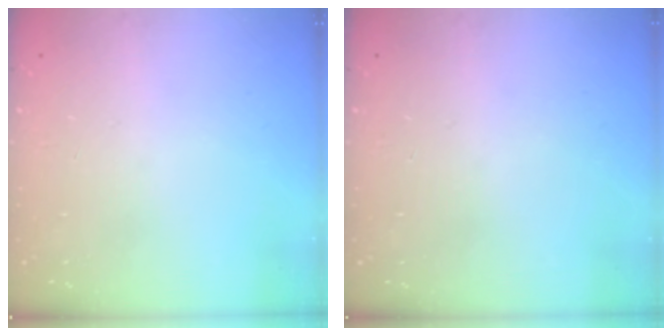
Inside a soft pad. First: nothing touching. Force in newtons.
{"total": 0.0}